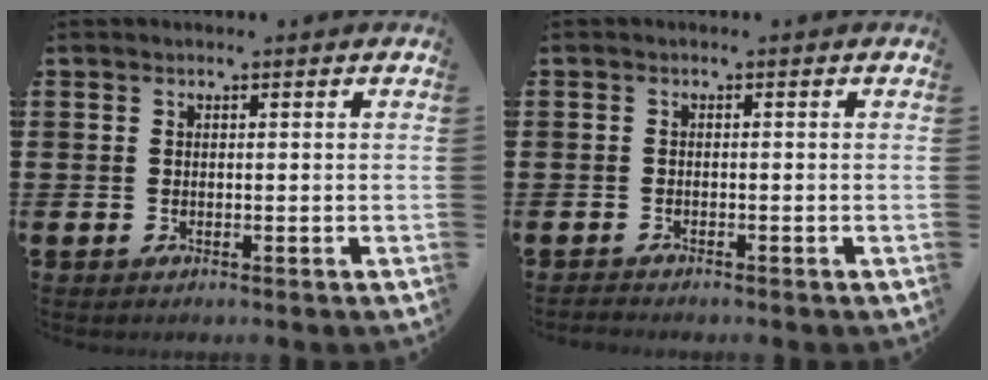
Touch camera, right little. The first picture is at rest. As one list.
[{"total": 0.6, "force": [-0.6, 0.0, 0.0], "torque": [-0.001, -0.002, -0.013]}]